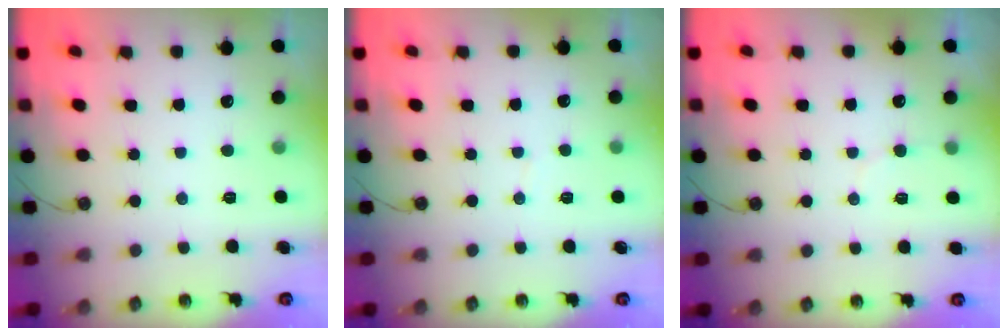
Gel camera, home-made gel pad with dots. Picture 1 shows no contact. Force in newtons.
{"total": 2.0, "press": 2.0, "slide": 0.1}
{"total": 4.5, "press": 4.3, "slide": 1.5}